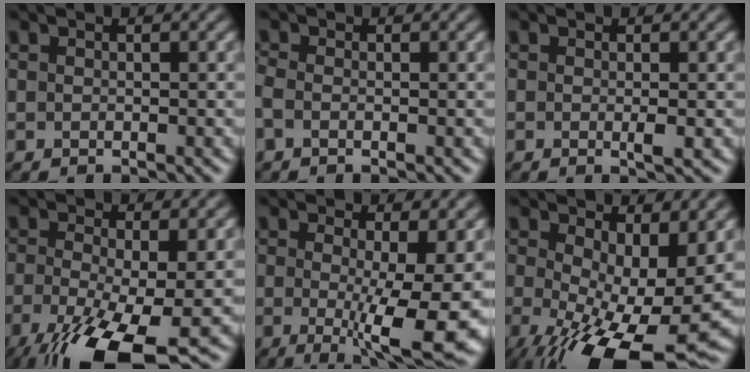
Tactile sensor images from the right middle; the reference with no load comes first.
{"total": 1.3, "force": [-0.5, 0.7, 0.9], "torque": [-0.024, -0.004, -0.015]}
{"total": 1.1, "force": [-0.1, 0.1, 1.1], "torque": [-0.019, -0.005, -0.003]}
{"total": 11.4, "force": [-5.5, 3.5, 9.3], "torque": [-0.195, -0.040, -0.097]}
{"total": 9.7, "force": [-1.2, 2.2, 9.4], "torque": [-0.137, -0.021, -0.014]}
{"total": 14.4, "force": [-3.7, 6.0, 12.5], "torque": [-0.208, -0.039, -0.046]}